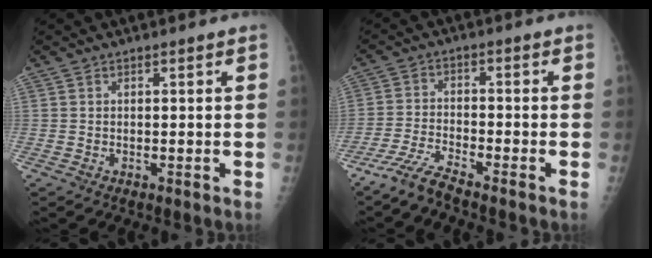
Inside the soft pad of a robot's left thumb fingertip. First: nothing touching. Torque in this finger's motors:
{"motor_torque": [-0.15, 0.33, 0.69, 0.73, 0.07]}